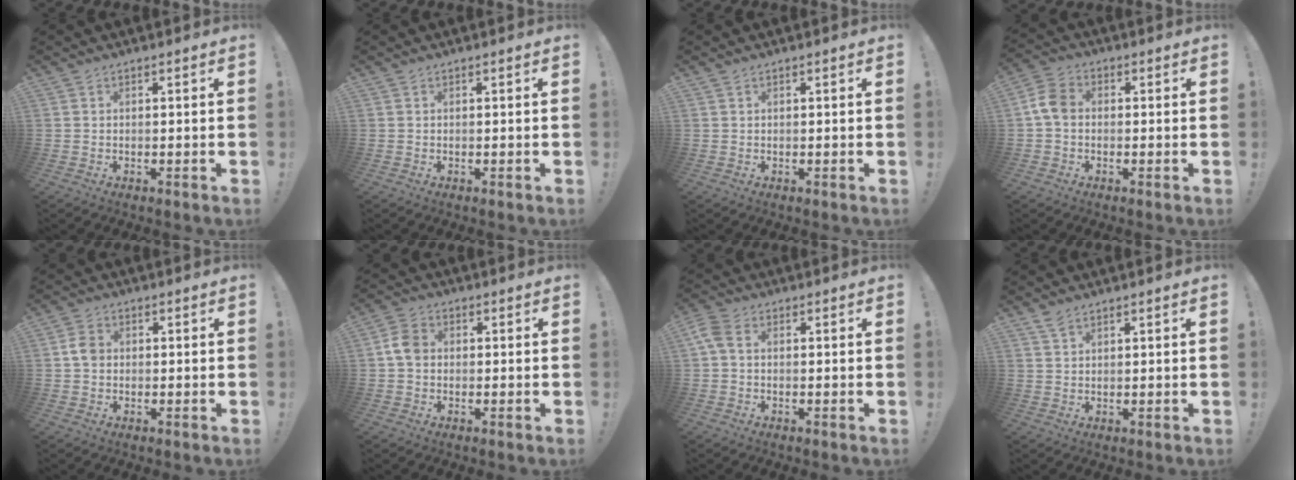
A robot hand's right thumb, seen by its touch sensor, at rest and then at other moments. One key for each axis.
{"total": 0.0}
{"total": 0.0}
{"total": 7.0, "fx": -0.3, "fy": 5.0, "fz": 4.9, "tx": -0.103, "ty": 0.022, "tz": 0.003}
{"total": 4.0, "fx": -0.1, "fy": 3.1, "fz": 2.4, "tx": -0.035, "ty": 0.007, "tz": -0.002}
{"total": 5.9, "fx": 0.0, "fy": 4.5, "fz": 3.8, "tx": -0.073, "ty": 0.016, "tz": 0.004}
{"total": 3.8, "fx": 0.5, "fy": 2.3, "fz": 2.9, "tx": -0.068, "ty": 0.008, "tz": 0.011}
{"total": 2.5, "fx": 1.9, "fy": 1.0, "fz": 1.2, "tx": -0.017, "ty": -0.008, "tz": 0.034}